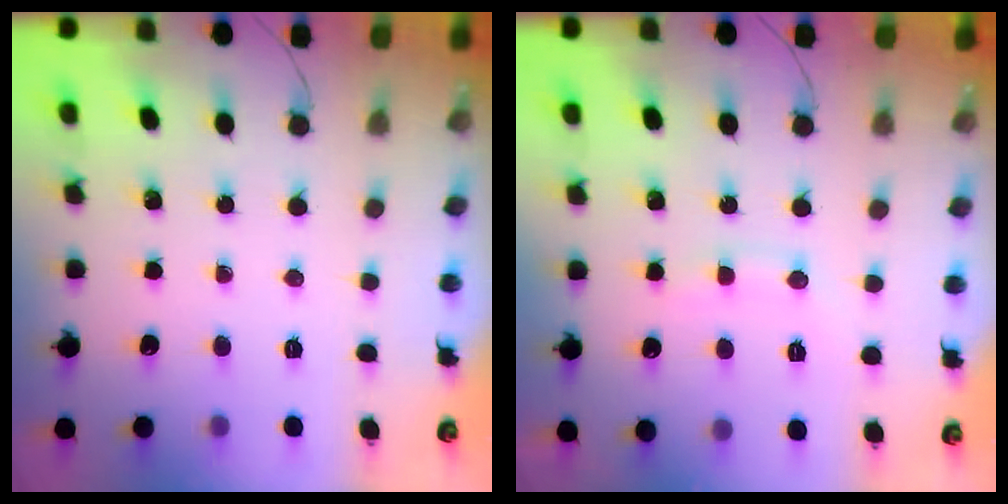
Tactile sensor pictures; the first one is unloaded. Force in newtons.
{"total": 7.0, "press": 6.9, "slide": 1.2}